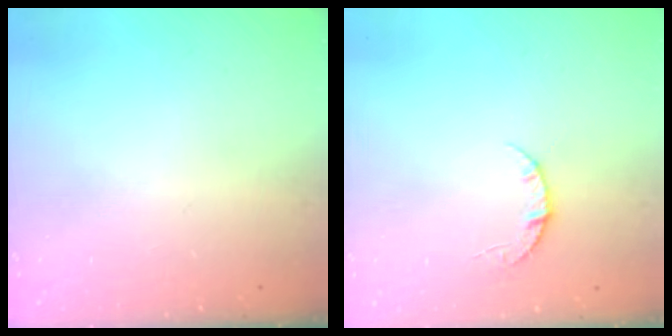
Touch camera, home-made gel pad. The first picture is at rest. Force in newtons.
{"total": 4.2, "press": 4.2, "slide": 0.5}